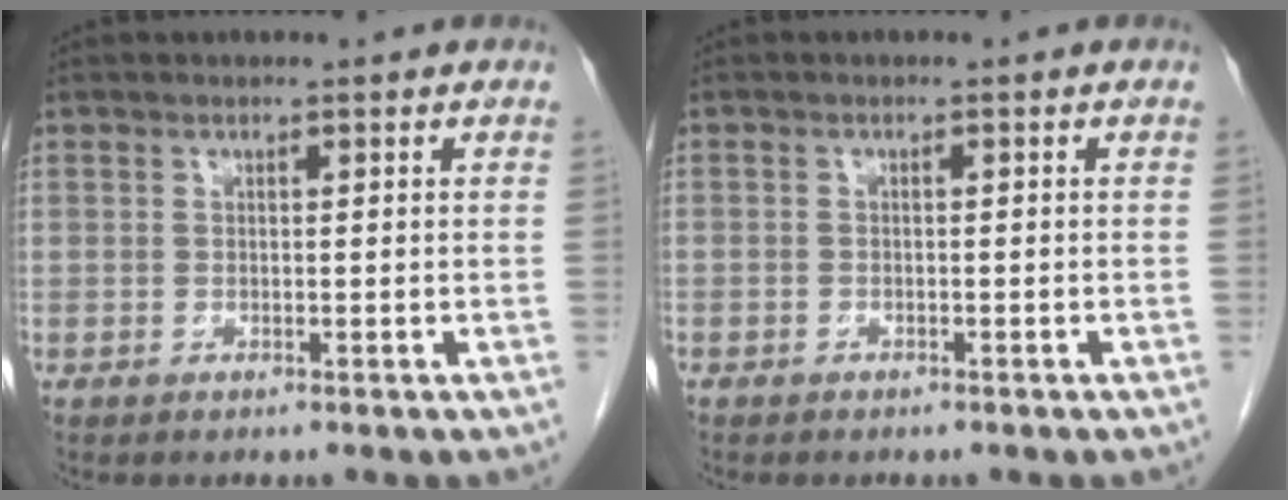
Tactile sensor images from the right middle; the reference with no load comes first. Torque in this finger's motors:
{"motor_torque": [1.11, -1.03, -0.28, -0.21]}